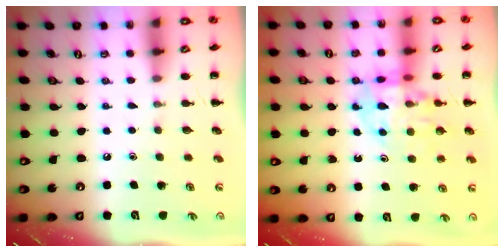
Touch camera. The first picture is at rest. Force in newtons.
{"total": 11.9, "press": 11.6, "slide": 2.8}